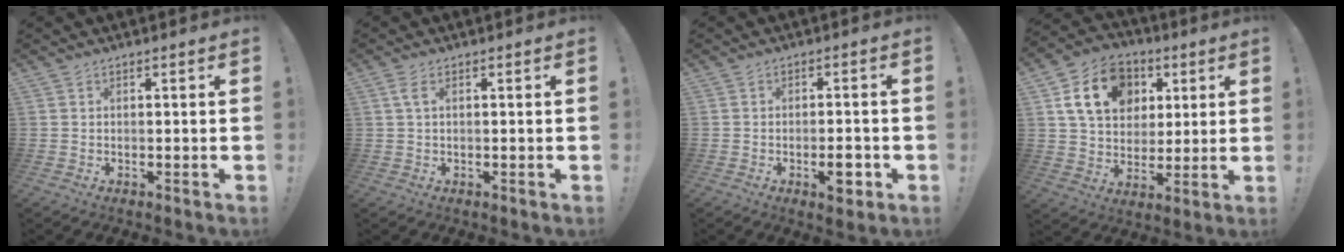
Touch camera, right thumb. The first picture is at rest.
{"total": 2.4, "force": [0.8, 0.6, 2.2], "torque": [-0.045, 0.003, 0.013]}
{"total": 5.3, "force": [-2.3, 1.9, 4.4], "torque": [-0.053, 0.005, -0.037]}
{"total": 17.4, "force": [6.1, 13.1, 9.7], "torque": [-0.141, -0.010, 0.120]}